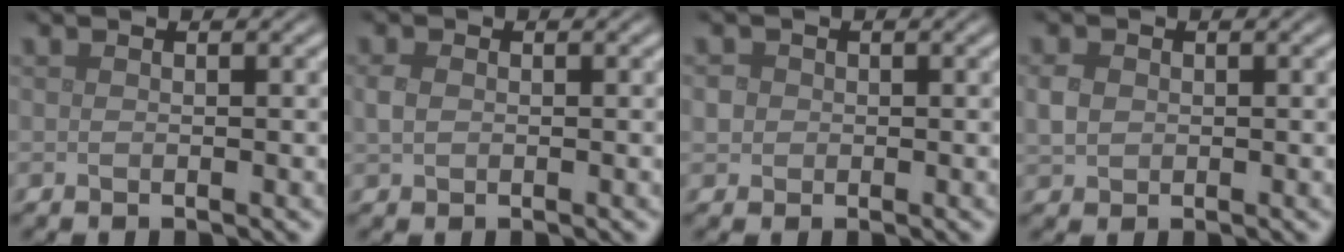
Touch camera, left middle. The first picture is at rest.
{"total": 1.2, "force": [0.1, 1.0, 0.8], "torque": [-0.018, 0.000, 0.001]}
{"total": 1.4, "force": [0.0, 1.3, 0.4], "torque": [-0.005, 0.000, 0.005]}
{"total": 1.8, "force": [0.1, 1.5, 0.9], "torque": [-0.022, 0.001, 0.001]}